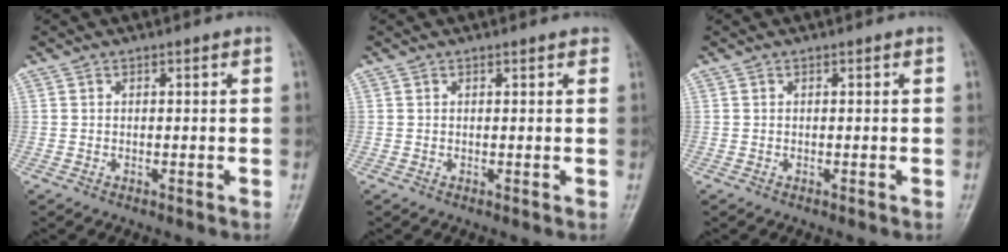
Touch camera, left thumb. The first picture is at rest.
{"total": 1.2, "force": [0.9, 0.4, 0.8], "torque": [-0.007, -0.001, 0.008]}
{"total": 0.0}